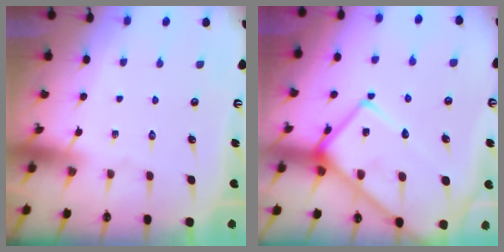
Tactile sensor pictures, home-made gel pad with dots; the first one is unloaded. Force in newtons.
{"total": 17.8, "press": 17.7, "slide": 1.6}